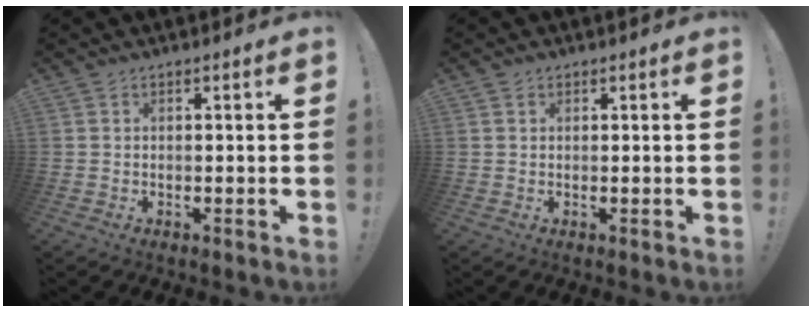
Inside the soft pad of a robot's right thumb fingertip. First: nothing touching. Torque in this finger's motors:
{"motor_torque": [0.08, -0.06, 0.02, 0.04, 0.00]}